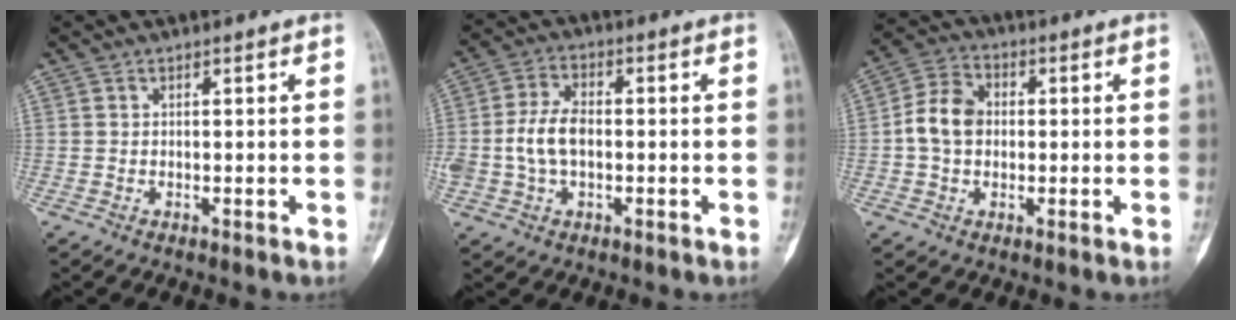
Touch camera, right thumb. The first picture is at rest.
{"total": 7.9, "force": [-0.7, 4.9, 6.2], "torque": [-0.124, 0.016, -0.015]}
{"total": 8.0, "force": [-0.1, 6.2, 5.1], "torque": [-0.086, 0.021, -0.011]}